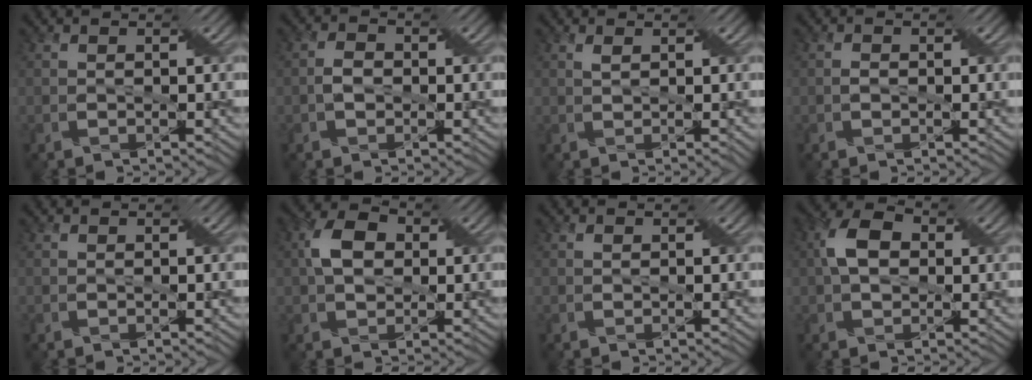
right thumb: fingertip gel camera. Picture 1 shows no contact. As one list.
[{"total": 1.9, "force": [-0.5, 1.4, 1.2], "torque": [-0.023, 0.003, -0.012]}, {"total": 1.5, "force": [0.6, 0.0, 1.4], "torque": [-0.026, 0.007, 0.010]}, {"total": 0.8, "force": [-0.3, 0.6, 0.5], "torque": [-0.008, 0.002, -0.006]}, {"total": 0.0}, {"total": 5.2, "force": [0.7, 3.8, 3.6], "torque": [-0.074, 0.010, 0.005]}, {"total": 0.5, "force": [0.2, 0.3, 0.4], "torque": [-0.007, 0.002, 0.005]}, {"total": 5.9, "force": [0.6, 4.1, 4.2], "torque": [-0.091, 0.010, 0.002]}]